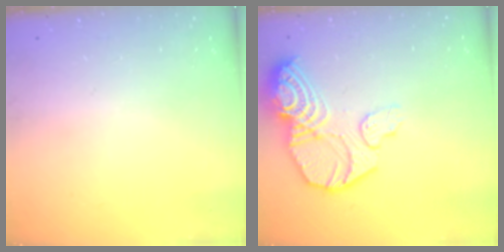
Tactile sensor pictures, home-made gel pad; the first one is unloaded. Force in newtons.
{"total": 14.8, "press": 14.8, "slide": 1.3}